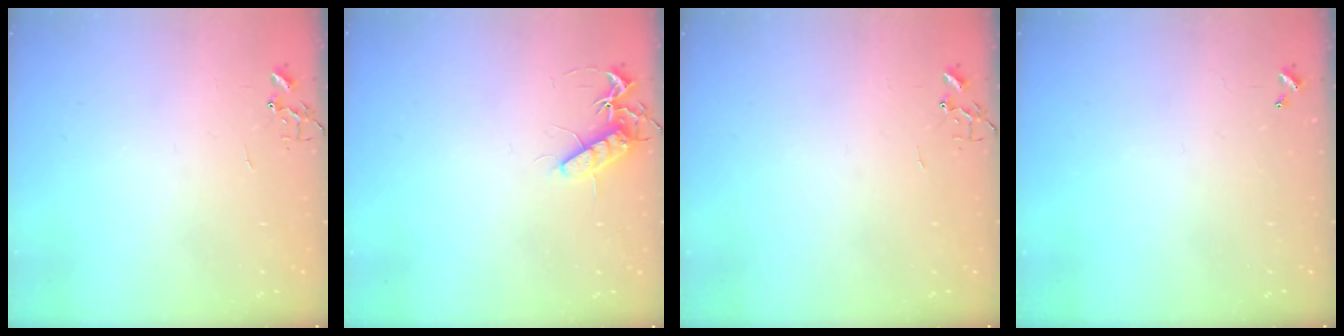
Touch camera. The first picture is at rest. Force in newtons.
{"total": 10.8, "press": 10.8, "slide": 0.4}
{"total": 0.0}
{"total": 0.0}